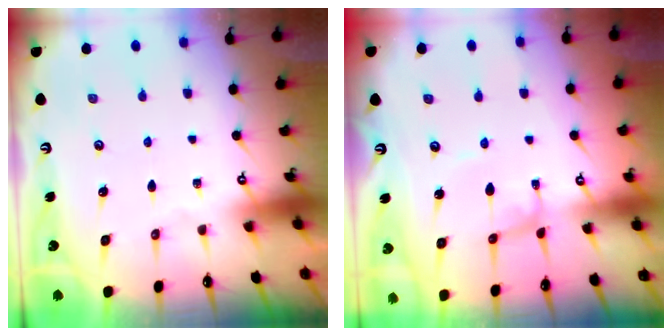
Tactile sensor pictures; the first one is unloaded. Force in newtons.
{"total": 1.9, "press": 1.9, "slide": 0.0}